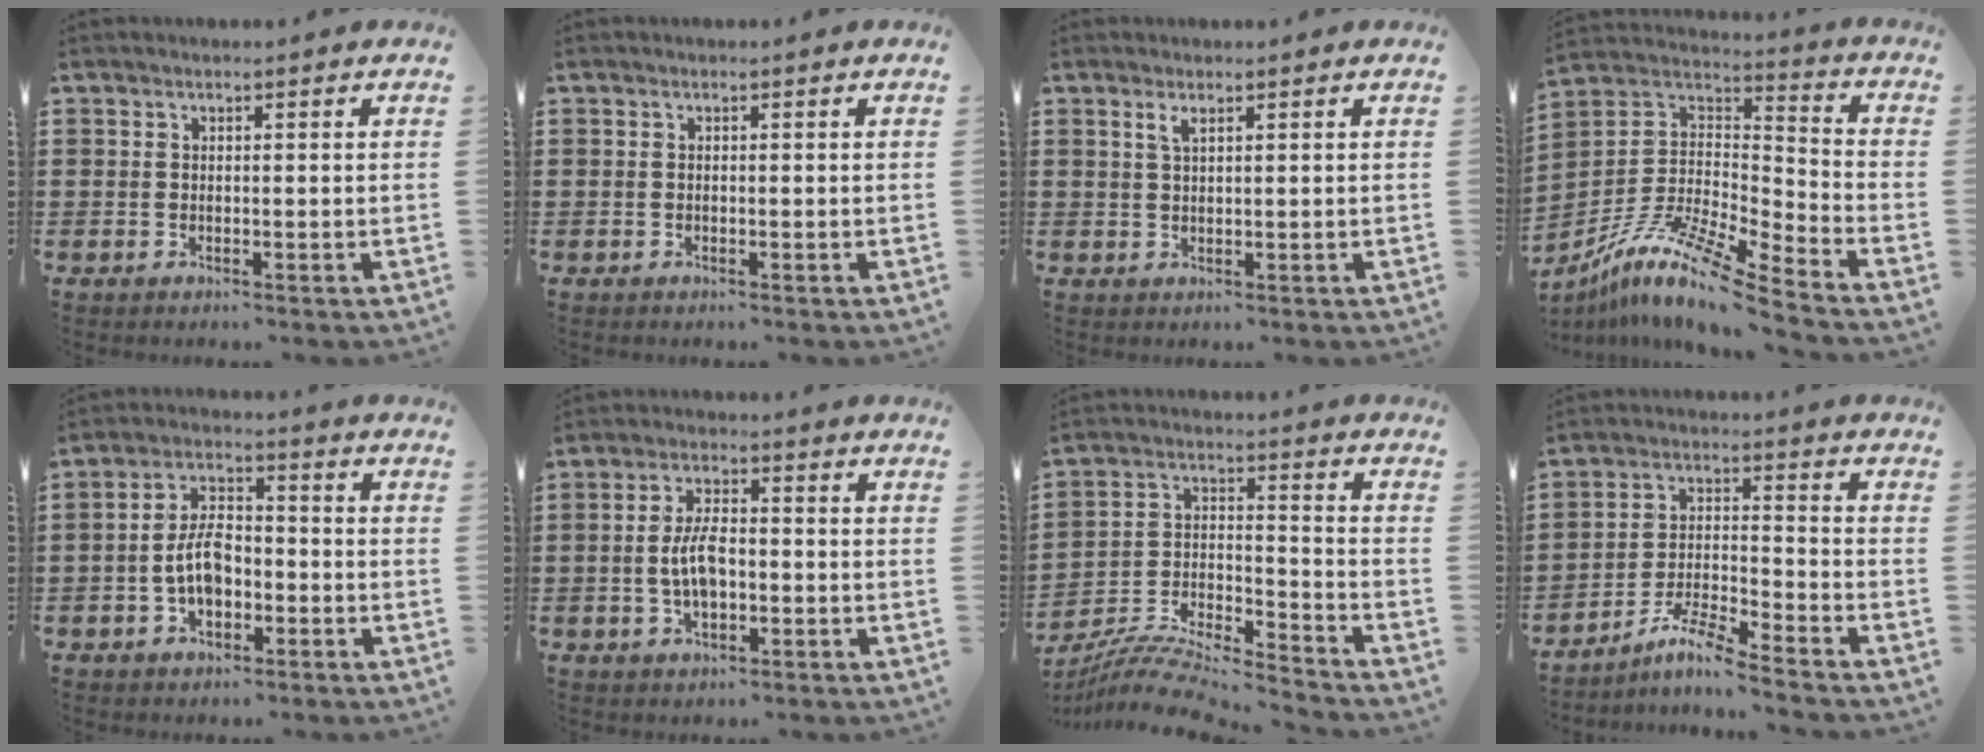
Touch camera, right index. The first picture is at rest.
{"total": 0.0}
{"total": 1.5, "force": [0.8, 0.4, 1.2], "torque": [-0.026, 0.003, 0.013]}
{"total": 12.3, "force": [-9.5, 0.9, 7.6], "torque": [-0.157, 0.005, -0.190]}
{"total": 6.6, "force": [-1.9, 3.7, 5.2], "torque": [-0.110, 0.007, -0.037]}
{"total": 6.1, "force": [-0.9, 2.9, 5.3], "torque": [-0.116, 0.001, -0.022]}
{"total": 9.4, "force": [-8.9, 0.6, 2.8], "torque": [-0.061, 0.003, -0.183]}
{"total": 7.2, "force": [-6.2, -0.1, 3.5], "torque": [-0.077, -0.006, -0.123]}